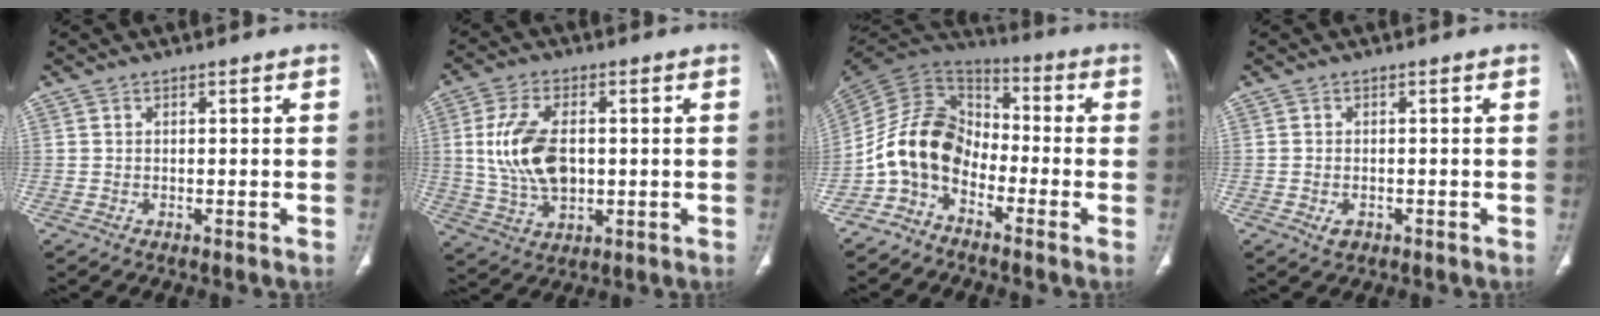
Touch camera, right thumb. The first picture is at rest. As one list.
[{"total": 12.4, "force": [0.9, 7.3, 10.0], "torque": [-0.195, -0.001, 0.025]}, {"total": 12.8, "force": [-5.3, 8.9, 7.5], "torque": [-0.131, 0.071, -0.121]}, {"total": 2.0, "force": [-0.9, 1.4, 1.2], "torque": [-0.019, 0.004, -0.008]}]